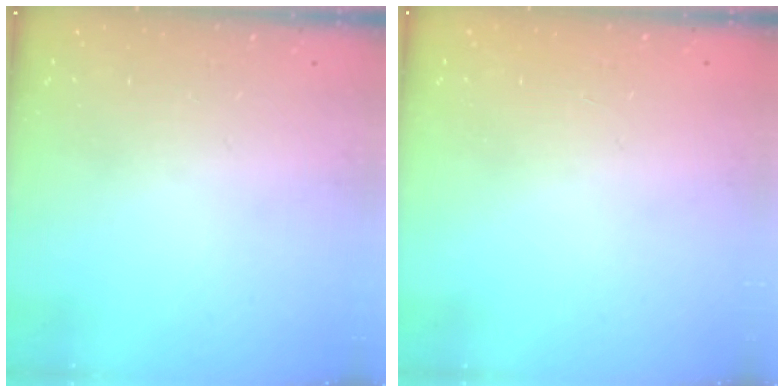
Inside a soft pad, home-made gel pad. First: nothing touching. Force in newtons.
{"total": 0.9, "press": 0.0, "slide": 0.9}